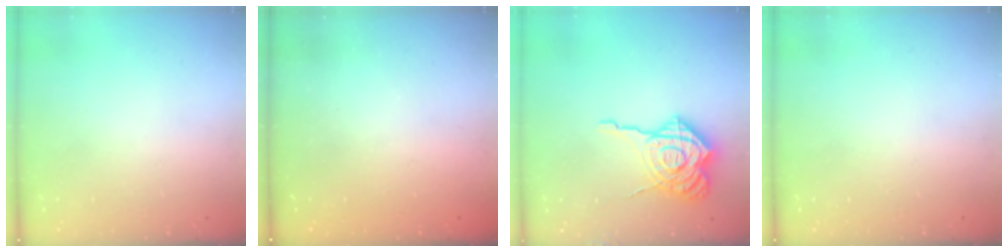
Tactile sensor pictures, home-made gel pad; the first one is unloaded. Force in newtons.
{"total": 2.5, "press": 2.4, "slide": 0.8}
{"total": 17.6, "press": 17.5, "slide": 2.0}
{"total": 0.0}